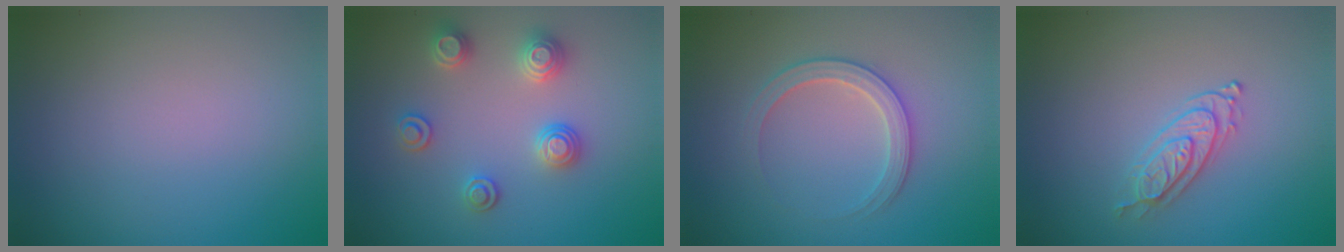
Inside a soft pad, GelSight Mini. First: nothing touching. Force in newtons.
{"total": 2.9, "press": 2.8, "slide": 0.6}
{"total": 2.8, "press": 2.7, "slide": 0.4}
{"total": 2.2, "press": 2.1, "slide": 0.7}